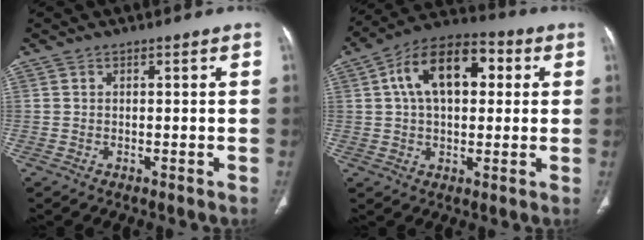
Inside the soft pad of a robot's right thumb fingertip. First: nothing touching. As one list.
[{"total": 15.7, "force": [3.8, 9.2, 12.2], "torque": [-0.182, 0.024, 0.056]}]